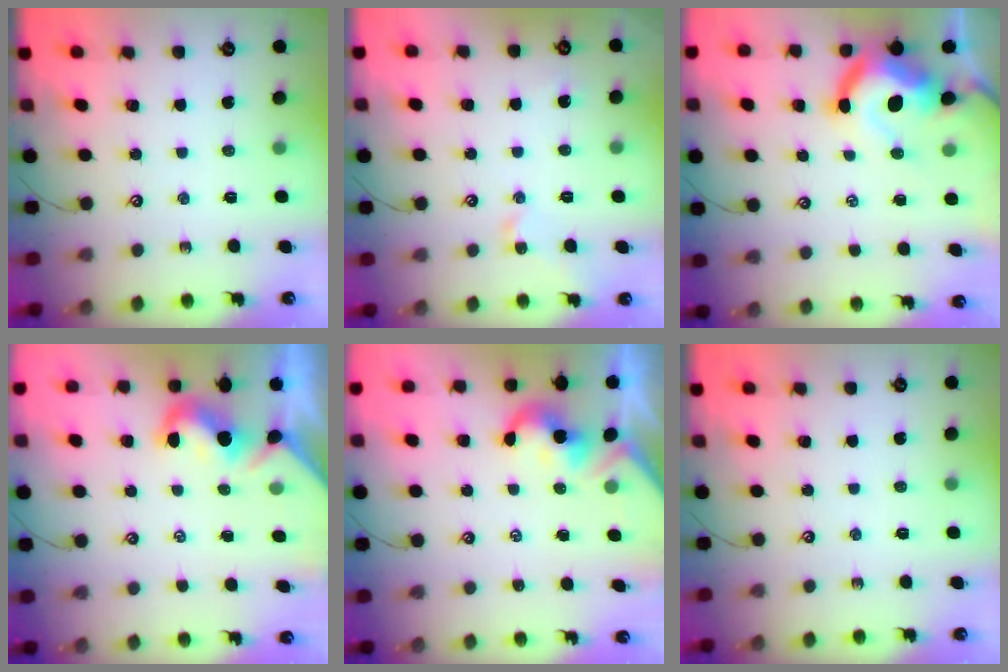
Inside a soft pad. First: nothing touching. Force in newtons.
{"total": 1.8, "press": 1.8, "slide": 0.1}
{"total": 10.8, "press": 10.6, "slide": 2.2}
{"total": 1.9, "press": 1.8, "slide": 0.6}
{"total": 2.0, "press": 1.9, "slide": 0.5}
{"total": 0.0}